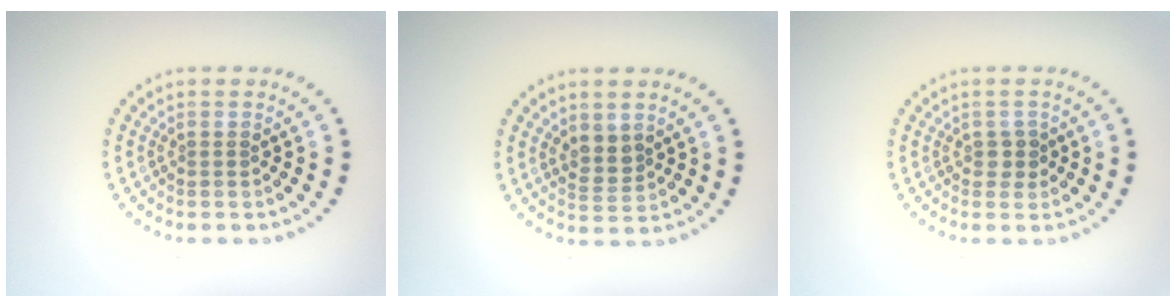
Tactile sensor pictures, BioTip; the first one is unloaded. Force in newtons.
{"total": 2.0, "press": 1.8, "slide": 0.9}
{"total": 1.1, "press": 1.0, "slide": 0.5}